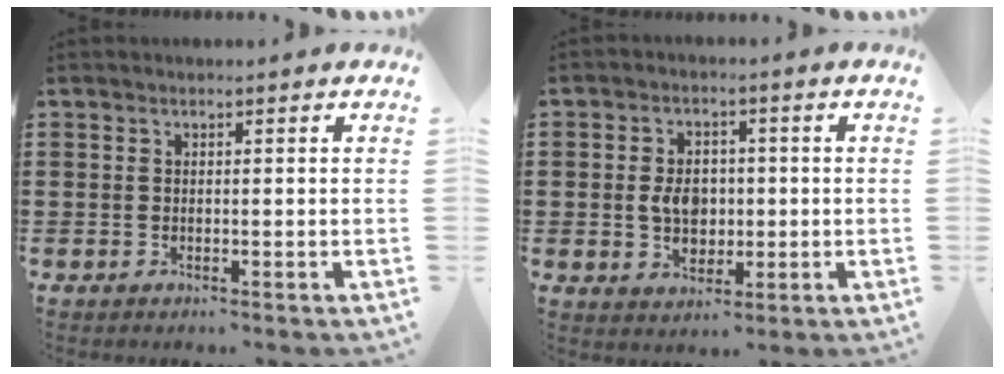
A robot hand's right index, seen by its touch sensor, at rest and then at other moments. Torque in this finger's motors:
{"motor_torque": [0.87, 0.13, 0.60, 0.10]}